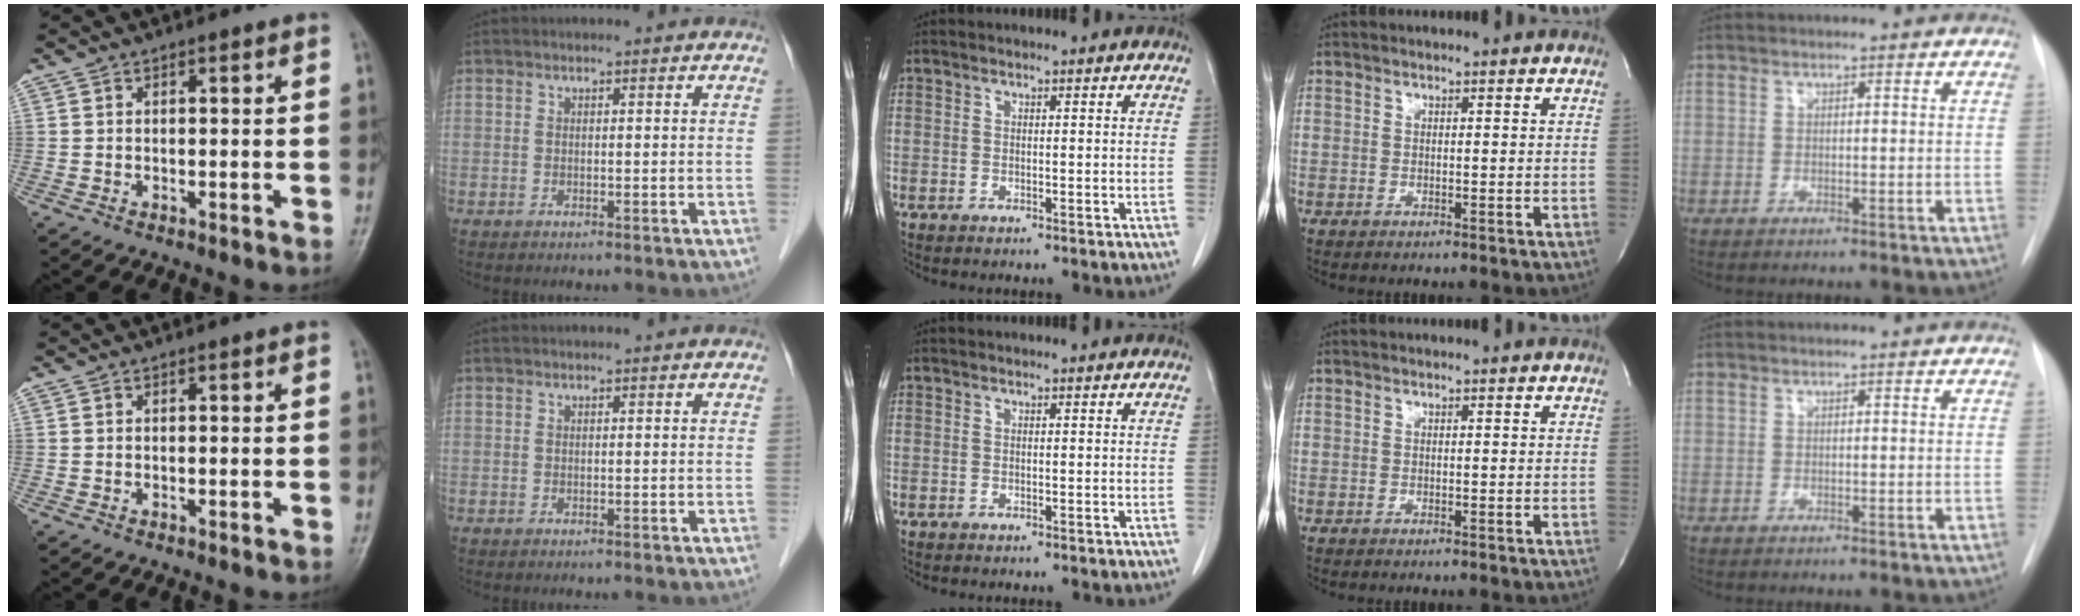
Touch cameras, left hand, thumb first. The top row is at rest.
{}